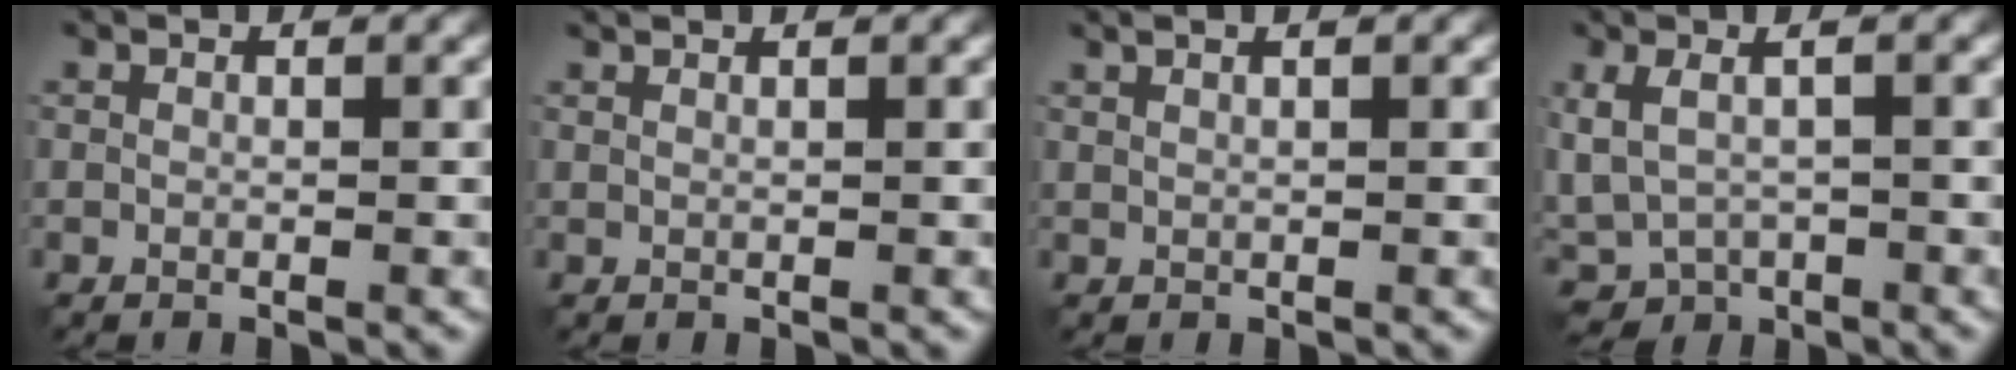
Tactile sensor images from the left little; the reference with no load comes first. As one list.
[{"total": 1.1, "force": [0.9, 0.3, 0.6], "torque": [-0.005, 0.001, 0.005]}, {"total": 2.5, "force": [1.5, 1.0, 1.8], "torque": [-0.016, 0.017, -0.001]}, {"total": 4.6, "force": [0.7, 2.0, 4.1], "torque": [-0.096, 0.001, 0.018]}]